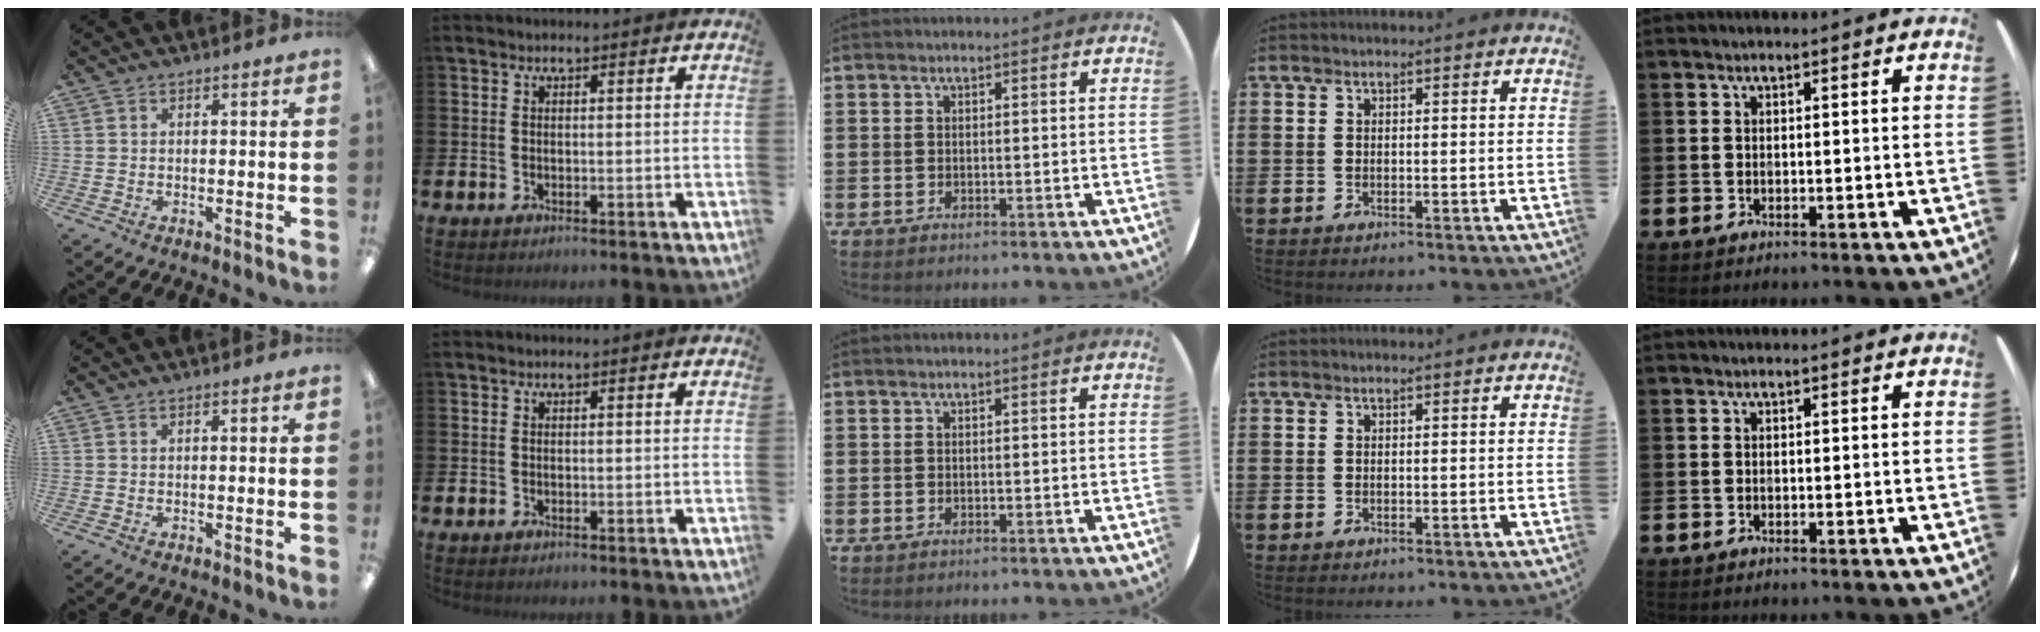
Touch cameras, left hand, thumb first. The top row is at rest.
{}